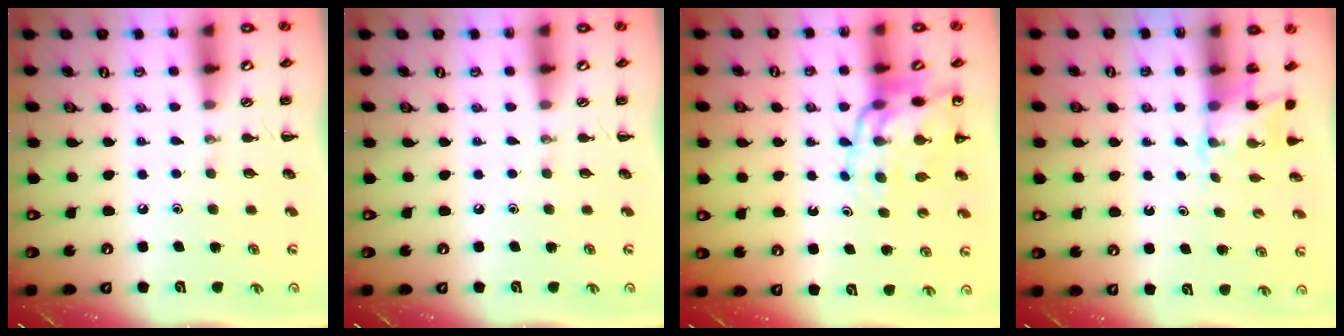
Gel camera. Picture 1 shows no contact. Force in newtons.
{"total": 0.0}
{"total": 13.3, "press": 12.9, "slide": 3.3}
{"total": 2.6, "press": 2.5, "slide": 0.6}